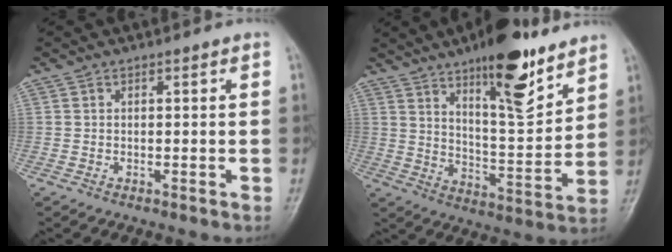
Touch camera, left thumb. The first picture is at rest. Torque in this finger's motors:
{"motor_torque": [1.96, 0.92, 1.54, -1.24, 0.40]}